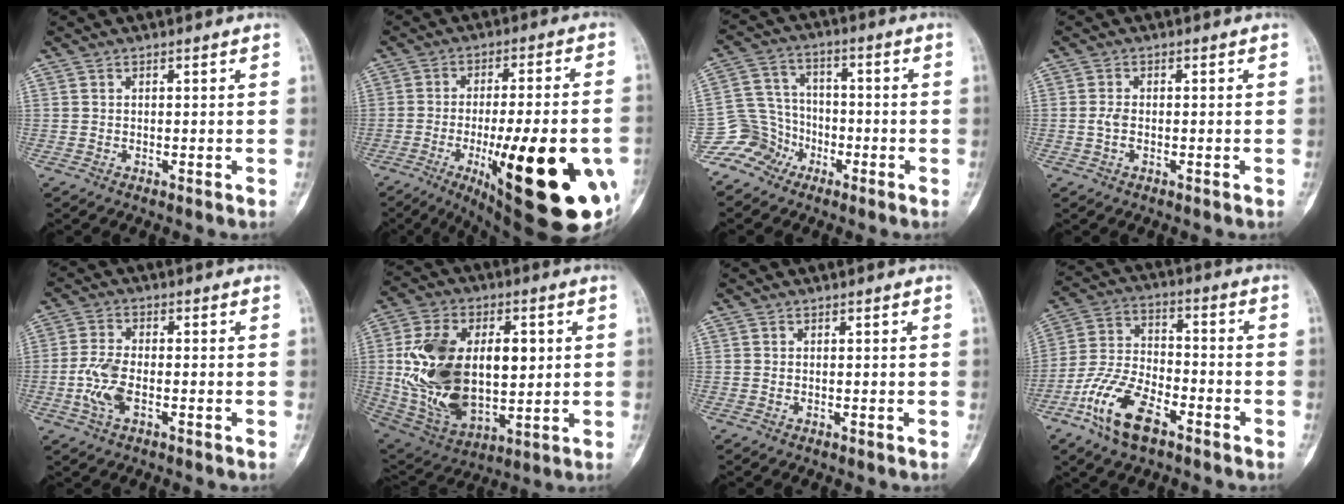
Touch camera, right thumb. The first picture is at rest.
{"total": 29.0, "force": [-9.0, 8.0, 26.3], "torque": [-0.323, -0.006, -0.109]}
{"total": 8.5, "force": [-5.3, 6.6, 0.6], "torque": [0.022, 0.057, -0.113]}
{"total": 2.1, "force": [-0.4, 1.2, 1.6], "torque": [-0.038, 0.006, -0.010]}
{"total": 6.7, "force": [-1.9, 3.3, 5.6], "torque": [-0.126, 0.012, -0.037]}
{"total": 25.0, "force": [2.1, 15.0, 19.9], "torque": [-0.348, -0.008, 0.055]}
{"total": 0.0}
{"total": 13.7, "force": [-7.5, 6.5, 9.5], "torque": [-0.186, 0.035, -0.147]}